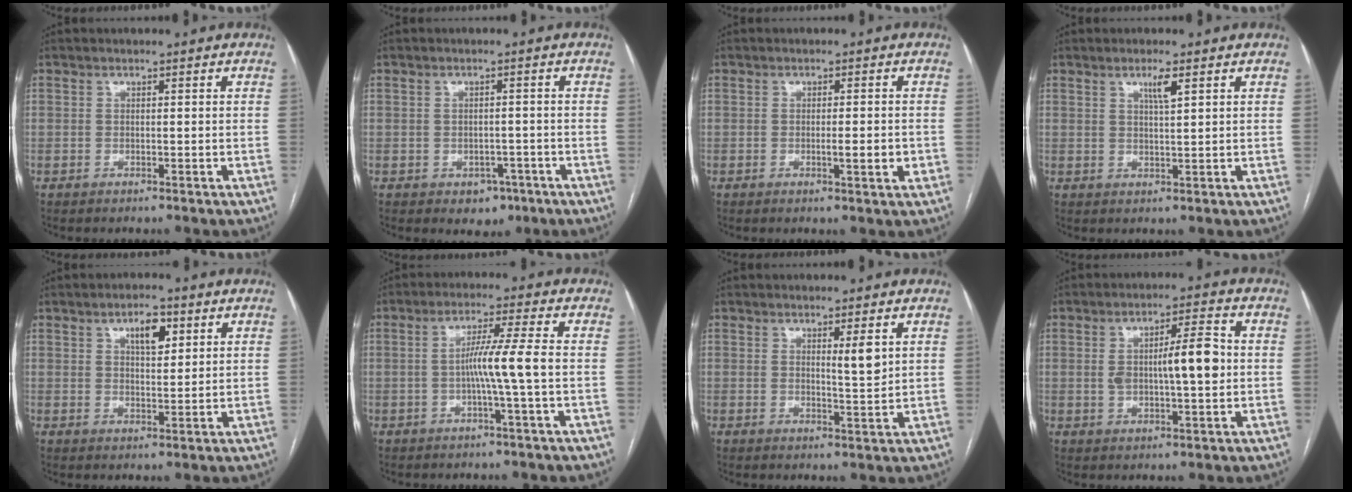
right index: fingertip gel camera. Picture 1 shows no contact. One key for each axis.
{"total": 3.0, "fx": -1.5, "fy": 2.4, "fz": 1.2, "tx": -0.006, "ty": 0.006, "tz": -0.011}
{"total": 3.2, "fx": -0.7, "fy": 0.3, "fz": 3.1, "tx": -0.048, "ty": -0.003, "tz": -0.009}
{"total": 2.7, "fx": 1.5, "fy": 0.0, "fz": 2.3, "tx": -0.043, "ty": -0.004, "tz": 0.026}
{"total": 4.9, "fx": 2.3, "fy": 1.9, "fz": 3.8, "tx": -0.063, "ty": 0.003, "tz": 0.039}
{"total": 6.2, "fx": -0.9, "fy": -1.3, "fz": 6.0, "tx": -0.104, "ty": 0.008, "tz": -0.016}
{"total": 3.5, "fx": 1.4, "fy": 0.3, "fz": 3.2, "tx": -0.050, "ty": -0.009, "tz": 0.022}
{"total": 8.5, "fx": 0.5, "fy": 1.8, "fz": 8.2, "tx": -0.136, "ty": 0.015, "tz": 0.011}